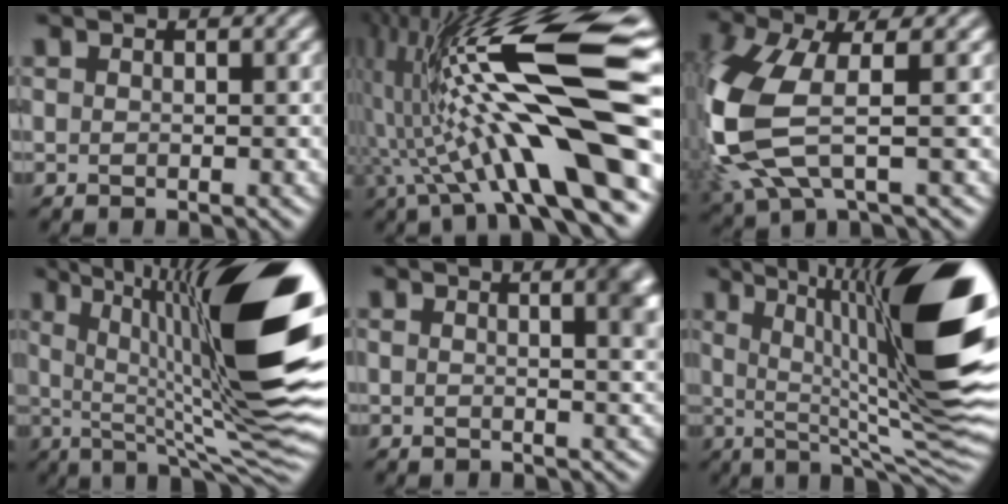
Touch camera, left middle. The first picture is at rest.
{"total": 14.5, "force": [0.9, 2.6, 14.2], "torque": [-0.238, 0.017, 0.013]}
{"total": 9.4, "force": [-0.7, 4.4, 8.3], "torque": [-0.237, -0.021, -0.015]}
{"total": 17.7, "force": [3.7, 3.6, 16.9], "torque": [-0.256, 0.017, 0.065]}
{"total": 3.9, "force": [0.9, 1.1, 3.6], "torque": [-0.035, 0.010, 0.009]}
{"total": 15.7, "force": [3.6, 2.9, 15.0], "torque": [-0.226, 0.011, 0.059]}